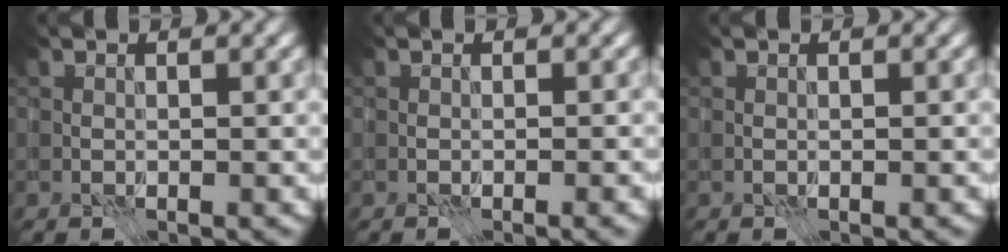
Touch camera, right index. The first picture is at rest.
{"total": 0.9, "force": [-0.5, 0.1, 0.8], "torque": [-0.010, 0.001, -0.008]}
{"total": 0.0}